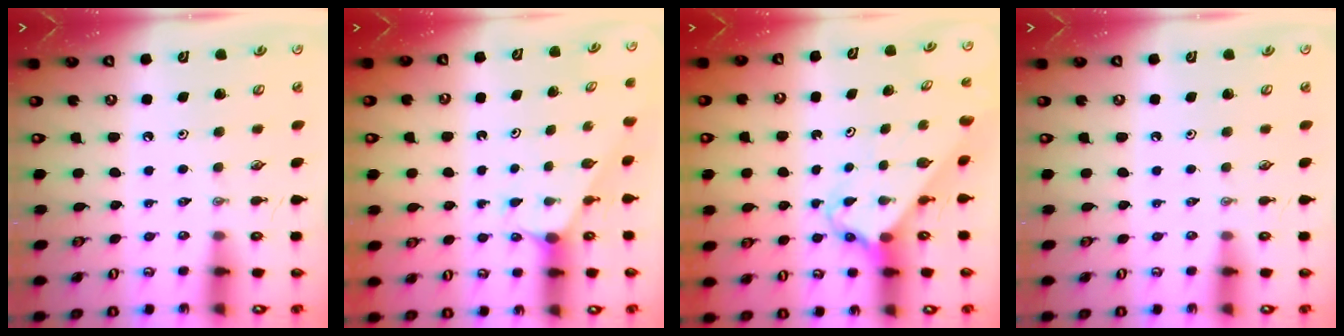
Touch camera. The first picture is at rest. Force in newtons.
{"total": 1.0, "press": 0.9, "slide": 0.2}
{"total": 2.7, "press": 2.7, "slide": 0.3}
{"total": 0.0}